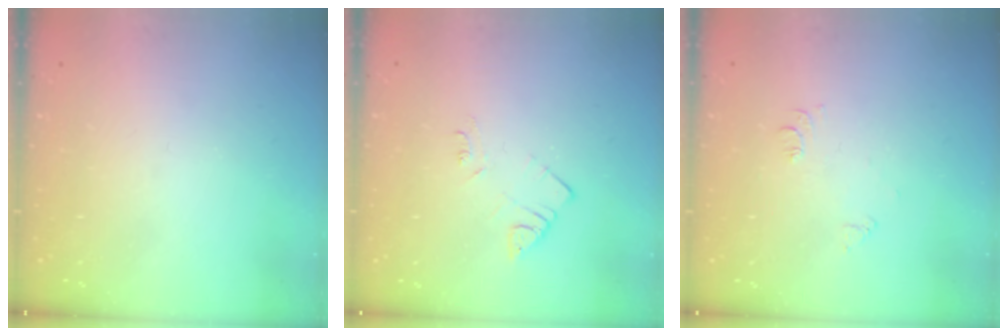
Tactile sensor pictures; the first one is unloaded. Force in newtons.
{"total": 3.9, "press": 3.9, "slide": 0.6}
{"total": 5.2, "press": 5.1, "slide": 0.8}